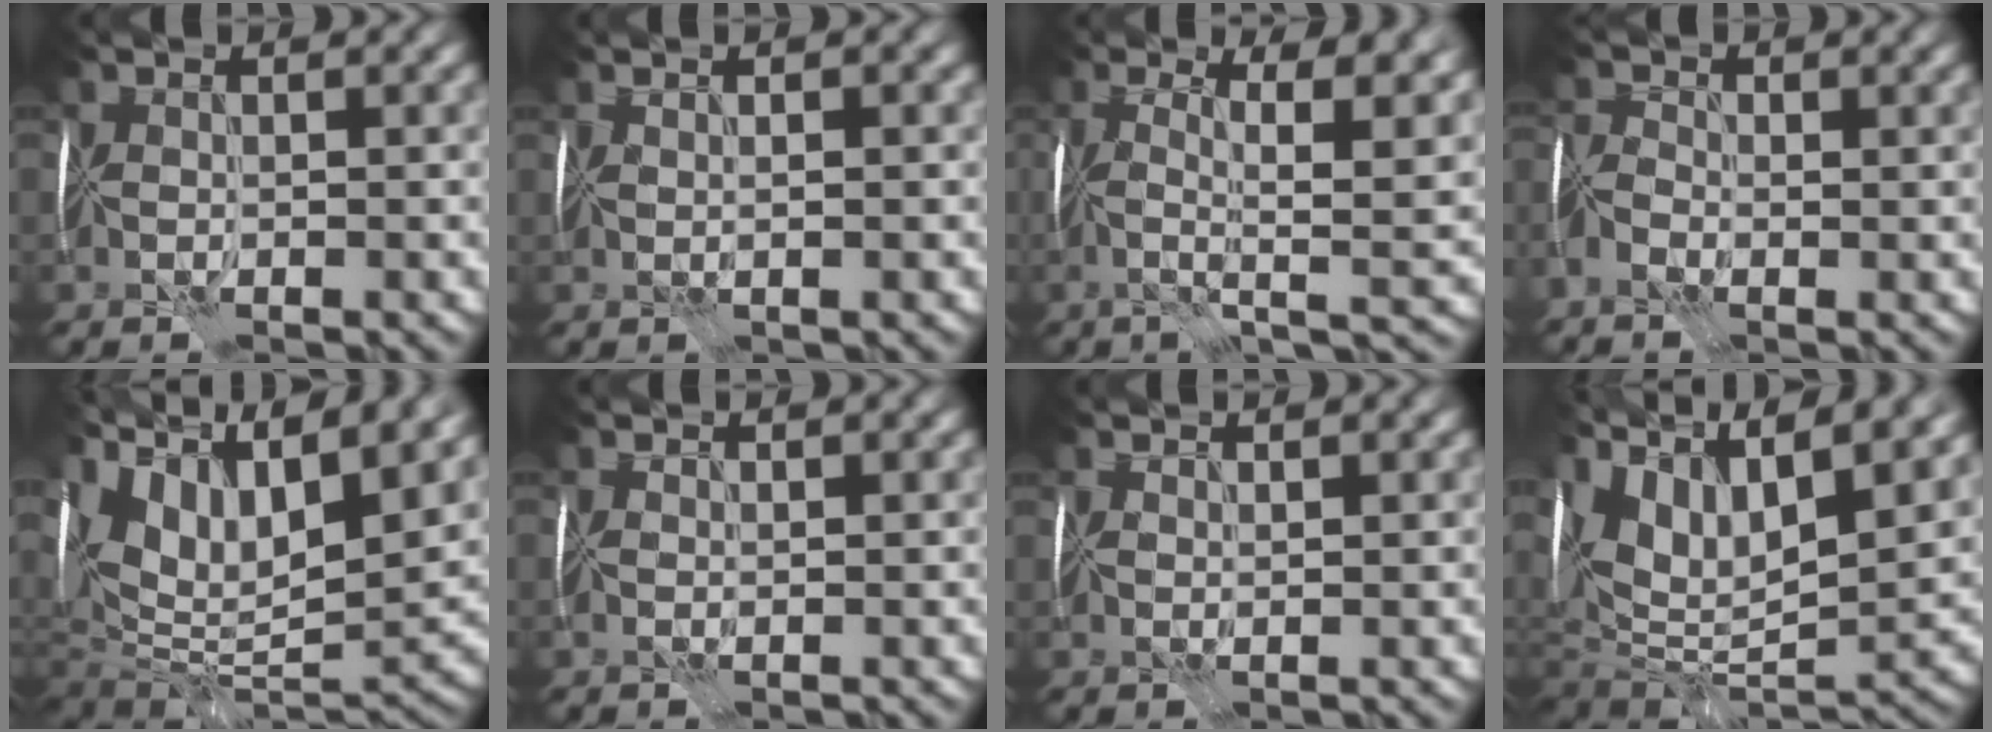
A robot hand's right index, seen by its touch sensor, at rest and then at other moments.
{"total": 1.1, "force": [0.7, 0.0, 0.8], "torque": [-0.002, 0.006, 0.013]}
{"total": 9.5, "force": [1.3, 2.3, 9.1], "torque": [-0.126, 0.003, 0.021]}
{"total": 2.4, "force": [-1.3, 1.3, 1.6], "torque": [-0.034, 0.000, -0.030]}
{"total": 18.2, "force": [7.7, 8.5, 14.1], "torque": [-0.234, 0.049, 0.135]}
{"total": 0.6, "force": [0.5, 0.3, 0.0], "torque": [0.000, 0.001, 0.008]}
{"total": 1.2, "force": [1.2, 0.1, 0.0], "torque": [-0.002, 0.004, 0.022]}
{"total": 16.4, "force": [6.8, 7.5, 12.9], "torque": [-0.245, 0.036, 0.128]}